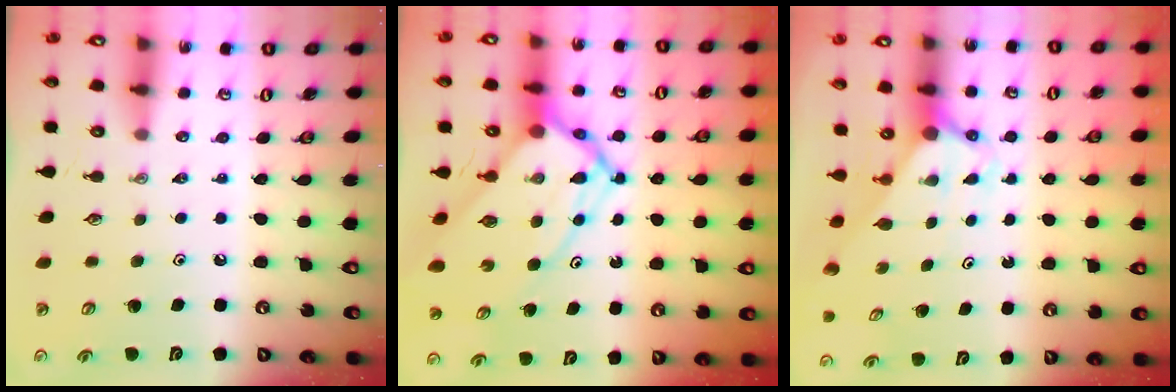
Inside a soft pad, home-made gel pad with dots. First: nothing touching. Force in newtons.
{"total": 12.8, "press": 12.8, "slide": 1.2}
{"total": 2.6, "press": 2.5, "slide": 0.3}